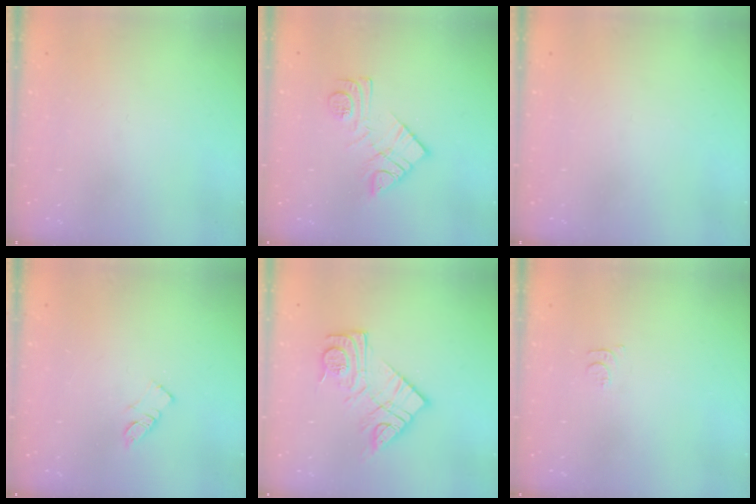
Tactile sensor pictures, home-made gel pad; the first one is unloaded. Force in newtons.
{"total": 12.1, "press": 12.0, "slide": 0.8}
{"total": 0.0}
{"total": 5.8, "press": 5.8, "slide": 0.1}
{"total": 14.2, "press": 14.1, "slide": 1.0}
{"total": 4.1, "press": 4.1, "slide": 0.6}